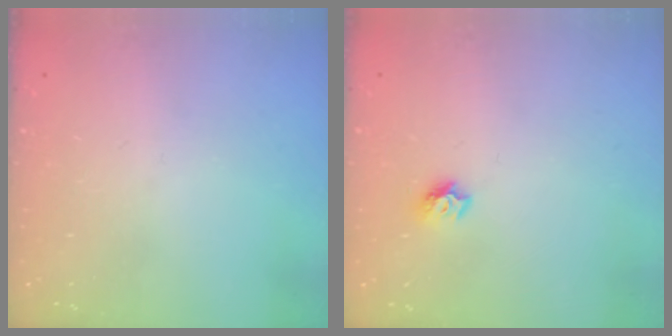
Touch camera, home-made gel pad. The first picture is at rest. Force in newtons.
{"total": 7.0, "press": 7.0, "slide": 0.7}